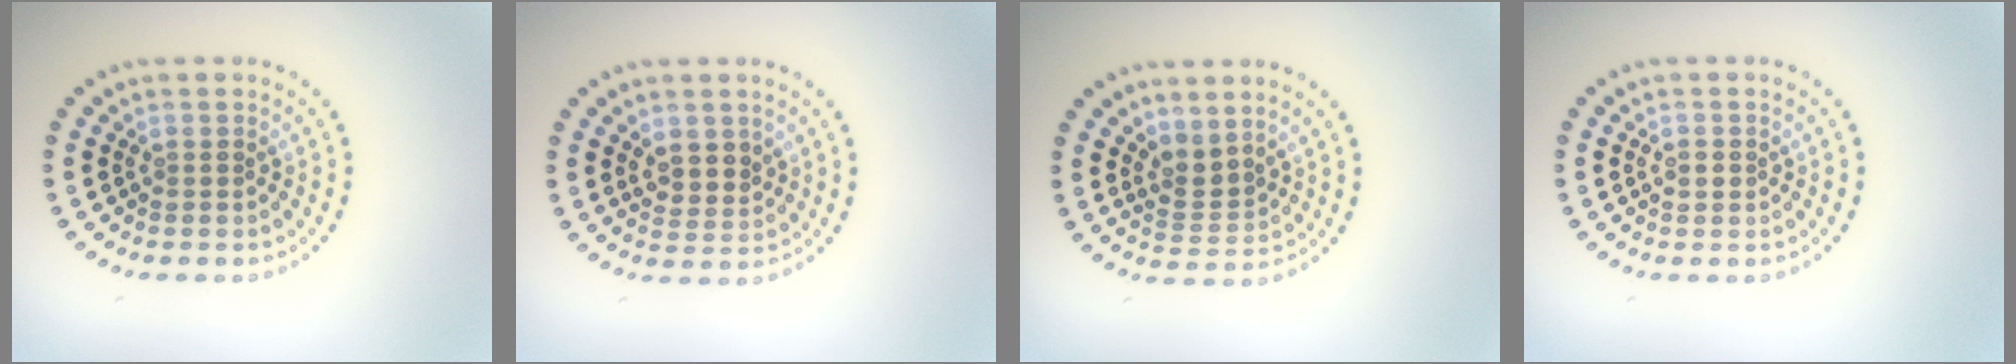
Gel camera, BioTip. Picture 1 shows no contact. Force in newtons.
{"total": 2.3, "press": 2.1, "slide": 1.0}
{"total": 2.3, "press": 1.5, "slide": 1.7}
{"total": 1.2, "press": 1.2, "slide": 0.1}